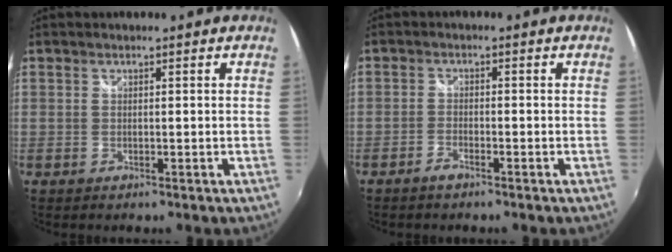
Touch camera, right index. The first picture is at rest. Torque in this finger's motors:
{"motor_torque": [0.10, -0.05, 0.01, 0.00]}